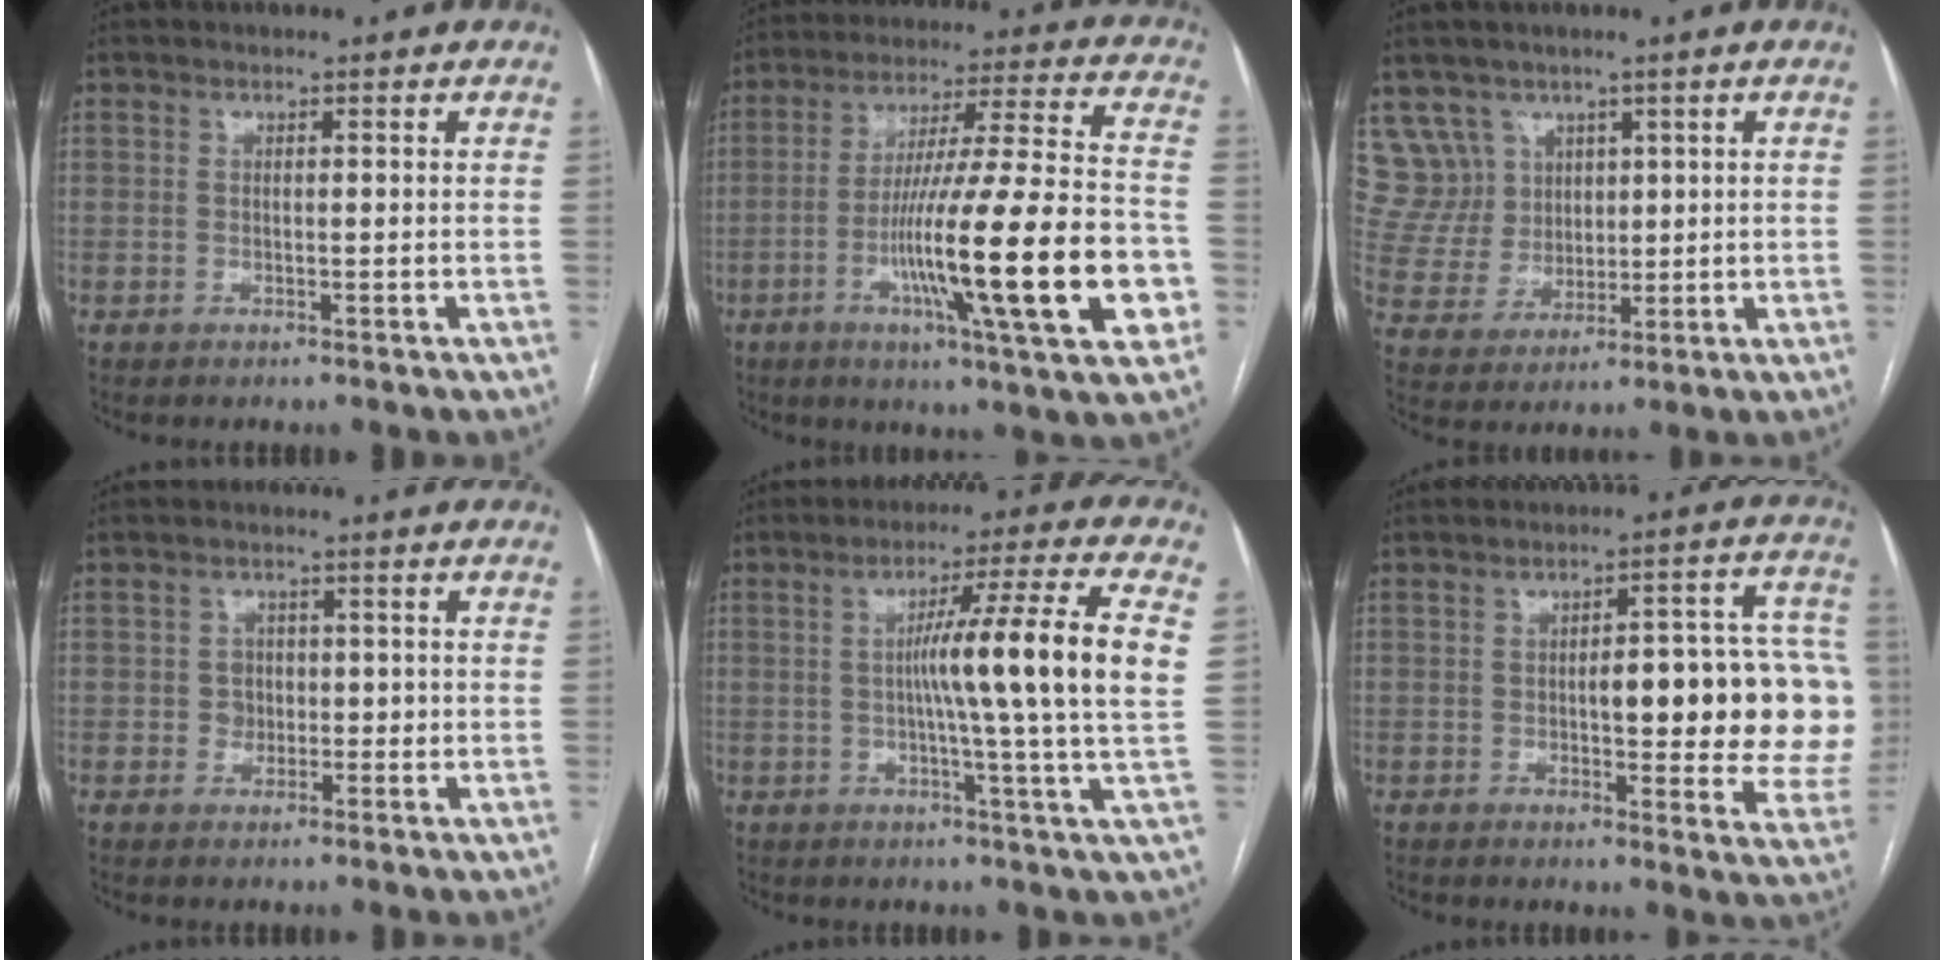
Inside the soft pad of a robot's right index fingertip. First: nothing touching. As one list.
[{"total": 23.5, "force": [-6.5, 0.9, 22.6], "torque": [-0.340, -0.015, -0.105]}, {"total": 8.2, "force": [4.8, 6.7, -0.1], "torque": [-0.004, 0.032, 0.107]}, {"total": 2.6, "force": [-0.3, 2.4, 0.9], "torque": [-0.006, 0.010, -0.002]}, {"total": 14.0, "force": [1.4, -2.2, 13.7], "torque": [-0.210, 0.000, 0.013]}, {"total": 18.2, "force": [-0.1, 5.2, 17.4], "torque": [-0.153, 0.033, 0.006]}]